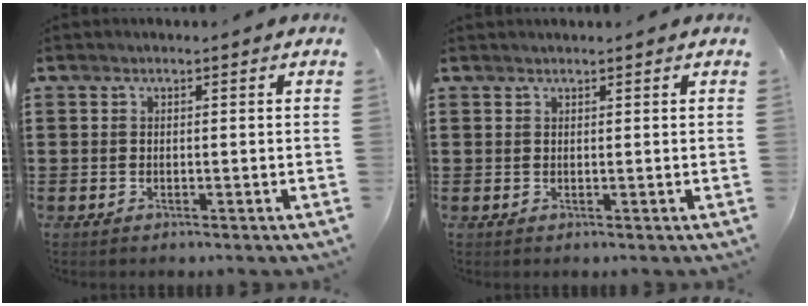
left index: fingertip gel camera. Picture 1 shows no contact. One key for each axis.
{"total": 0.6, "fx": 0.6, "fy": 0.0, "fz": 0.1, "tx": -0.005, "ty": -0.001, "tz": 0.013}